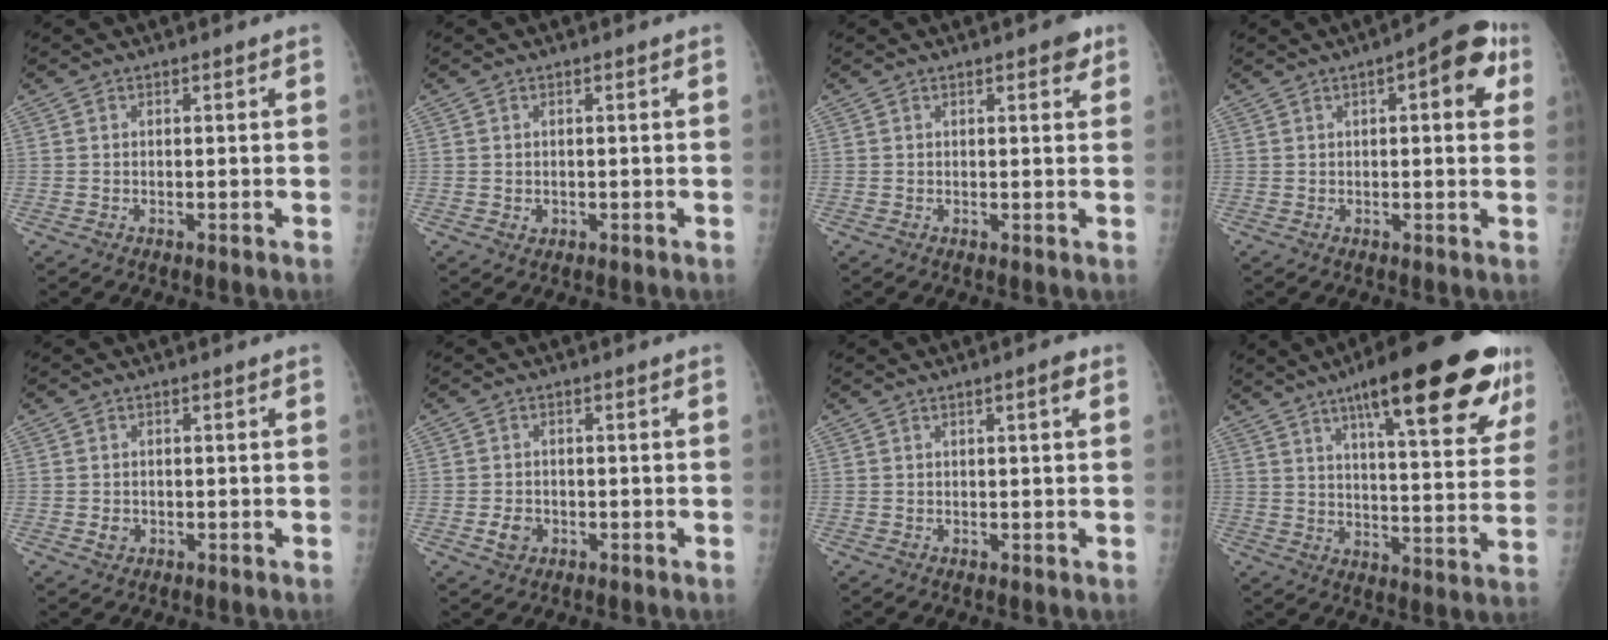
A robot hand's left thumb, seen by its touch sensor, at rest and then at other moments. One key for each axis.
{"total": 1.1, "fx": -0.1, "fy": 1.0, "fz": 0.4, "tx": -0.005, "ty": 0.000, "tz": 0.003}
{"total": 2.9, "fx": 1.6, "fy": 1.2, "fz": 2.1, "tx": -0.015, "ty": -0.004, "tz": 0.015}
{"total": 9.3, "fx": 3.2, "fy": 3.4, "fz": 8.0, "tx": -0.078, "ty": 0.008, "tz": 0.030}
{"total": 1.6, "fx": -0.3, "fy": 1.4, "fz": 0.7, "tx": -0.006, "ty": 0.002, "tz": -0.003}
{"total": 3.0, "fx": -1.0, "fy": 2.4, "fz": 1.5, "tx": -0.020, "ty": 0.003, "tz": -0.015}
{"total": 2.2, "fx": 0.9, "fy": 0.4, "fz": 1.9, "tx": -0.027, "ty": 0.001, "tz": 0.011}
{"total": 26.7, "fx": 15.6, "fy": 6.5, "fz": 20.7, "tx": -0.265, "ty": -0.037, "tz": 0.217}